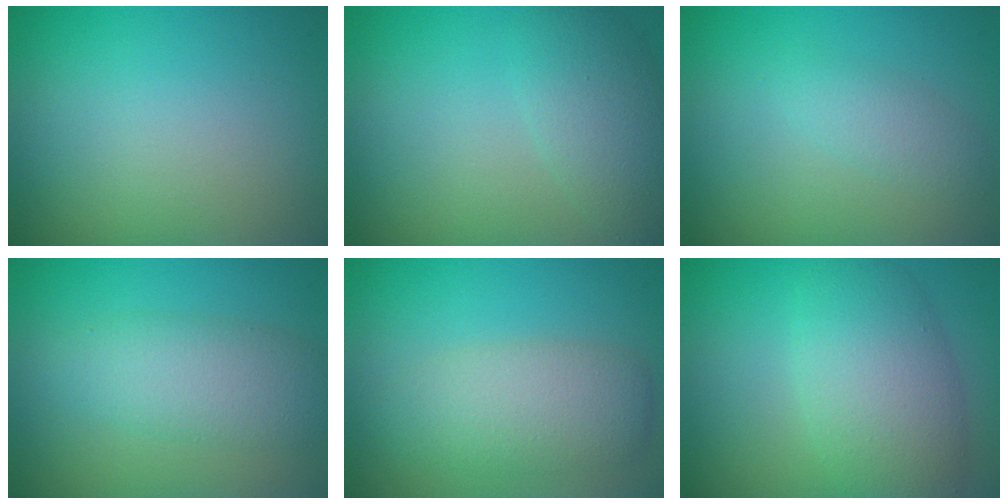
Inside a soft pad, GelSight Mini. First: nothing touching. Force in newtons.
{"total": 4.2, "press": 4.2, "slide": 0.2}
{"total": 1.6, "press": 1.6, "slide": 0.1}
{"total": 4.0, "press": 4.0, "slide": 0.2}
{"total": 4.4, "press": 4.4, "slide": 0.4}
{"total": 5.9, "press": 5.9, "slide": 0.2}